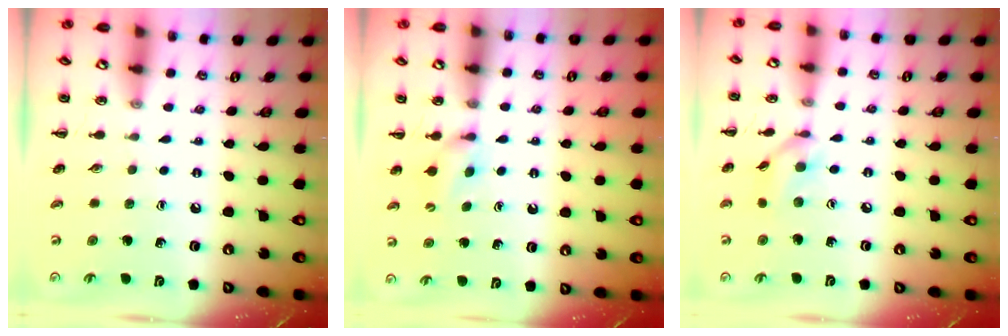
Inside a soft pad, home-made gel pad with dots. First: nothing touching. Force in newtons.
{"total": 6.6, "press": 6.3, "slide": 1.8}
{"total": 8.4, "press": 8.3, "slide": 0.7}